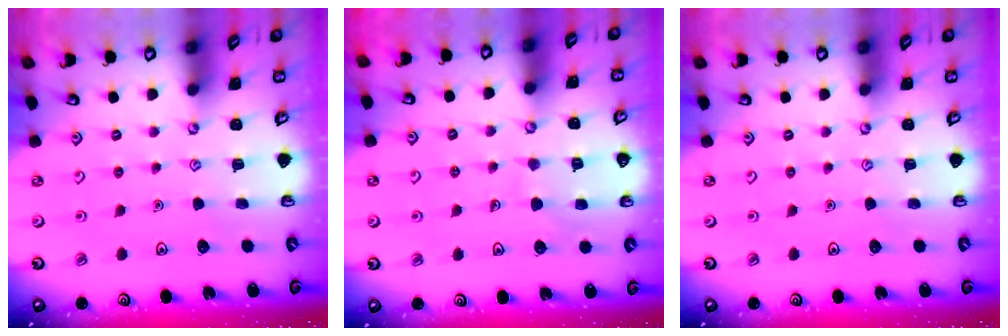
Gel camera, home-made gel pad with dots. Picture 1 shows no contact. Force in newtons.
{"total": 4.9, "press": 4.9, "slide": 0.3}
{"total": 0.0}